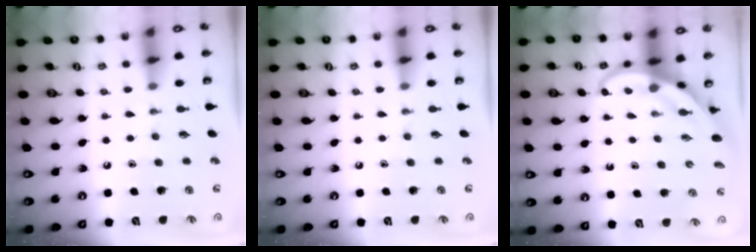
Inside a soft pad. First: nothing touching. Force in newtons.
{"total": 0.0}
{"total": 4.0, "press": 4.0, "slide": 0.4}